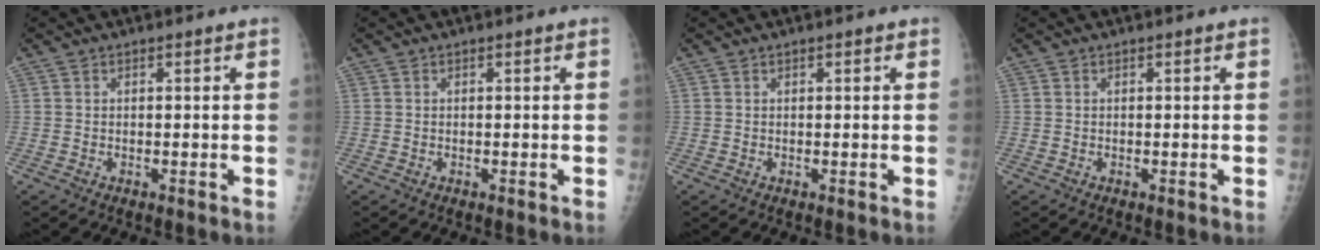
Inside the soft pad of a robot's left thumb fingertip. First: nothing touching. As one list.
[{"total": 0.0}, {"total": 0.6, "force": [0.3, 0.3, 0.4], "torque": [-0.004, 0.000, 0.003]}, {"total": 0.0}]